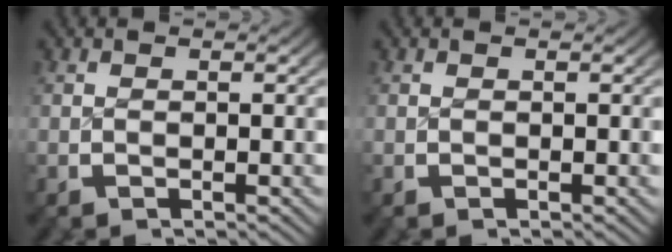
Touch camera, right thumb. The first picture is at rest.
{"total": 0.0}